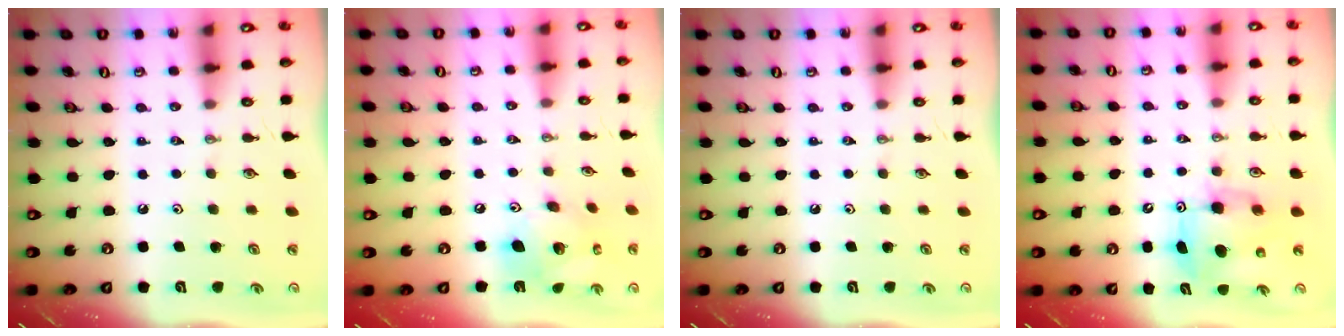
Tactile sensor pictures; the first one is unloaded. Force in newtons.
{"total": 14.2, "press": 13.9, "slide": 3.1}
{"total": 0.0}
{"total": 8.0, "press": 8.0, "slide": 0.8}